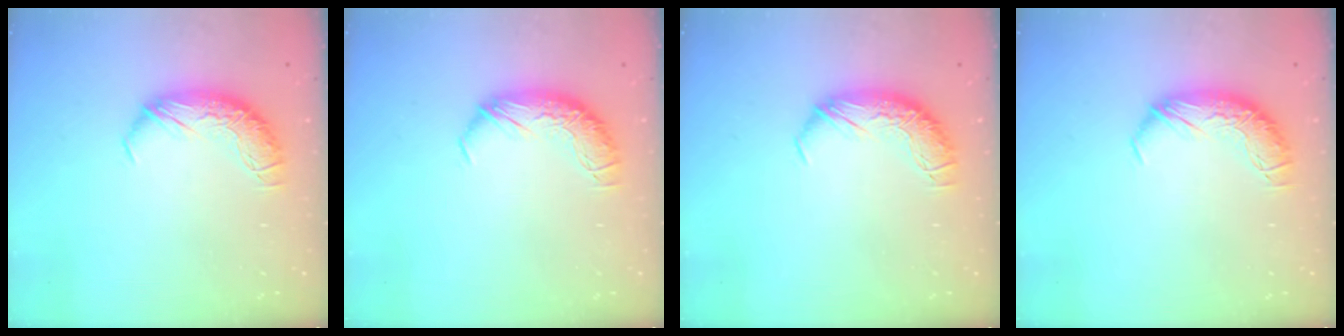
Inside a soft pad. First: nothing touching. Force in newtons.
{"total": 0.0}
{"total": 0.0}
{"total": 0.0}